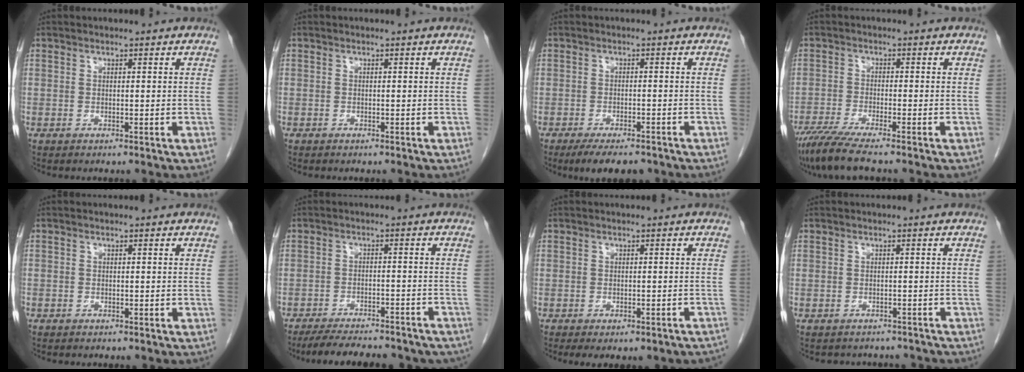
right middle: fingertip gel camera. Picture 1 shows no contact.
{"total": 0.0}
{"total": 7.1, "force": [-5.5, 2.3, 3.8], "torque": [-0.052, -0.007, -0.083]}
{"total": 7.0, "force": [-5.7, -0.6, 4.0], "torque": [-0.066, -0.025, -0.101]}
{"total": 0.7, "force": [-0.6, 0.5, 0.0], "torque": [-0.003, 0.004, -0.010]}
{"total": 16.1, "force": [-14.1, 4.0, 6.6], "torque": [-0.116, -0.007, -0.184]}
{"total": 7.6, "force": [-6.2, 2.6, 3.7], "torque": [-0.041, 0.005, -0.070]}
{"total": 6.2, "force": [-5.6, 2.4, 0.8], "torque": [-0.009, 0.008, -0.058]}